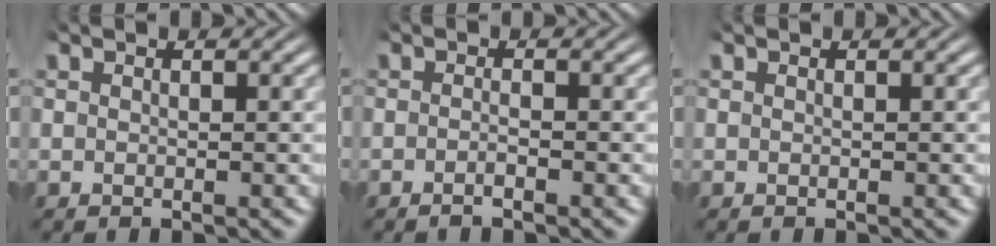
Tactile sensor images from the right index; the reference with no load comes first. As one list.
[{"total": 1.3, "force": [-1.1, 0.1, 0.6], "torque": [-0.016, -0.001, -0.023]}, {"total": 0.0}]